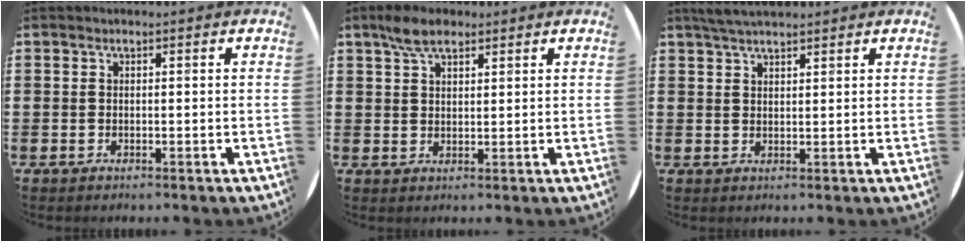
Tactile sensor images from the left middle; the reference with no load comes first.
{"total": 4.3, "force": [3.3, 2.0, 2.0], "torque": [-0.037, 0.004, 0.059]}
{"total": 3.3, "force": [3.0, 0.6, 1.0], "torque": [-0.025, 0.001, 0.057]}